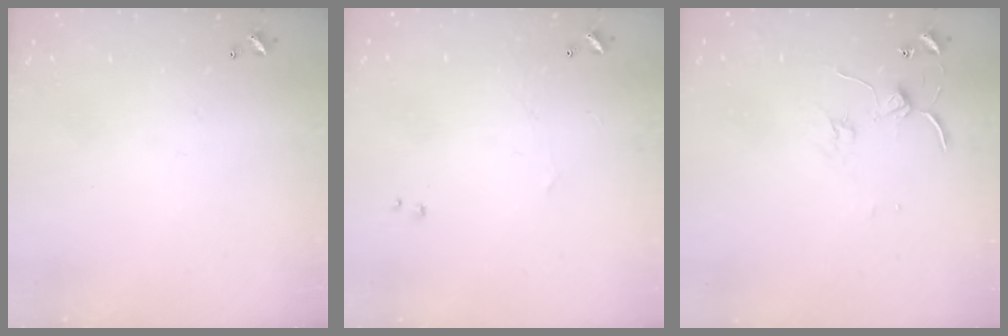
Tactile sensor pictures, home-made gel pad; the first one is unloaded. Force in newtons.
{"total": 0.7, "press": 0.1, "slide": 0.7}
{"total": 1.4, "press": 1.3, "slide": 0.2}